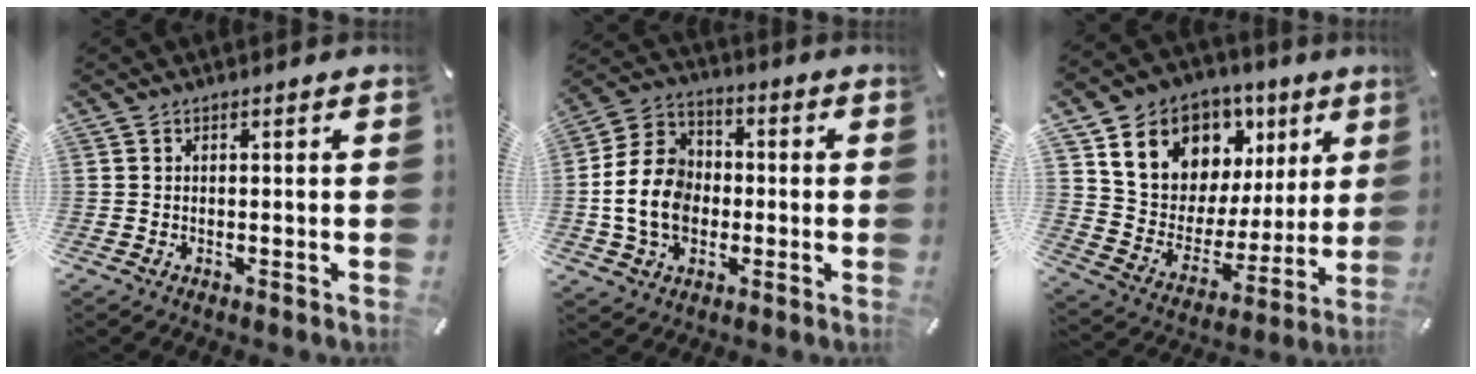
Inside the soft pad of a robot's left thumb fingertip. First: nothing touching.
{"total": 13.2, "force": [-1.8, 10.7, 7.5], "torque": [-0.168, 0.018, -0.035]}
{"total": 14.1, "force": [8.2, 10.6, 4.3], "torque": [-0.078, -0.066, 0.156]}